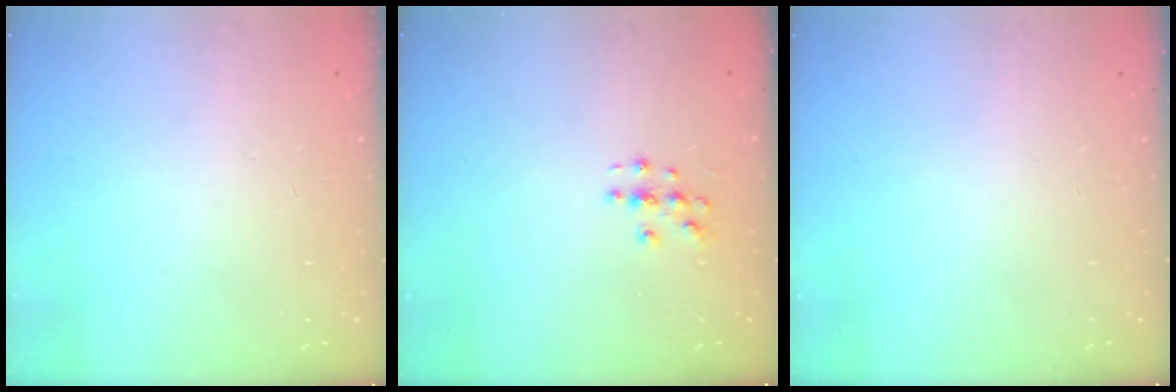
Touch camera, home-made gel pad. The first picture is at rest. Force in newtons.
{"total": 3.1, "press": 3.0, "slide": 0.3}
{"total": 0.0}